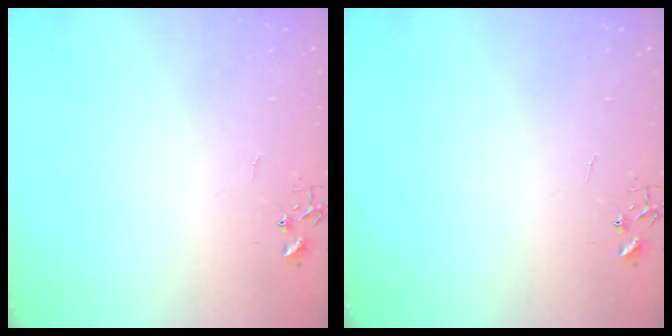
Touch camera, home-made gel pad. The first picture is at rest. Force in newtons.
{"total": 0.0}